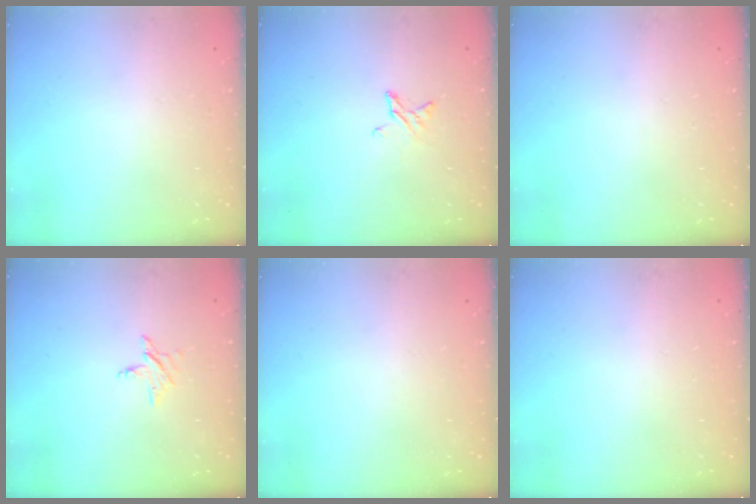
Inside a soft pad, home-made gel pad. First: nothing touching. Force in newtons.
{"total": 3.9, "press": 3.9, "slide": 0.2}
{"total": 0.0}
{"total": 3.3, "press": 3.3, "slide": 0.3}
{"total": 0.0}
{"total": 0.0}